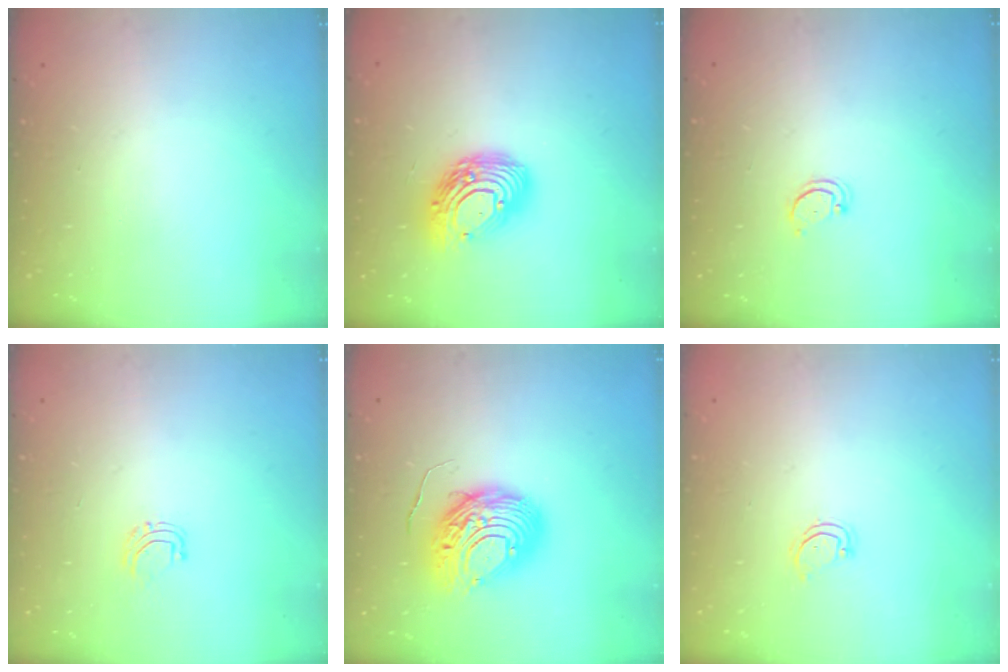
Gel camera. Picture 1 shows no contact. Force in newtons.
{"total": 15.3, "press": 15.3, "slide": 1.2}
{"total": 2.2, "press": 2.2, "slide": 0.4}
{"total": 4.2, "press": 4.2, "slide": 0.2}
{"total": 11.8, "press": 11.8, "slide": 1.3}
{"total": 2.8, "press": 2.8, "slide": 0.3}